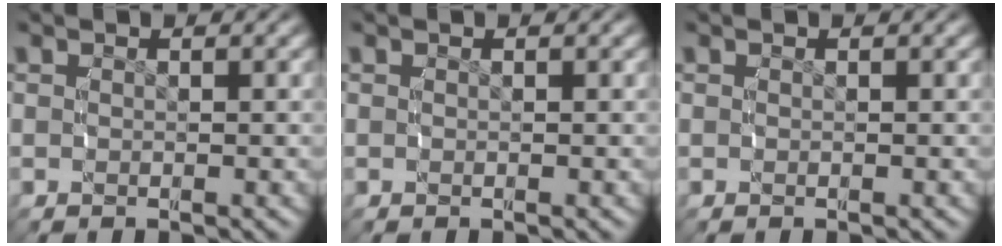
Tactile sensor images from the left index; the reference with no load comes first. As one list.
[{"total": 0.0}, {"total": 0.0}]